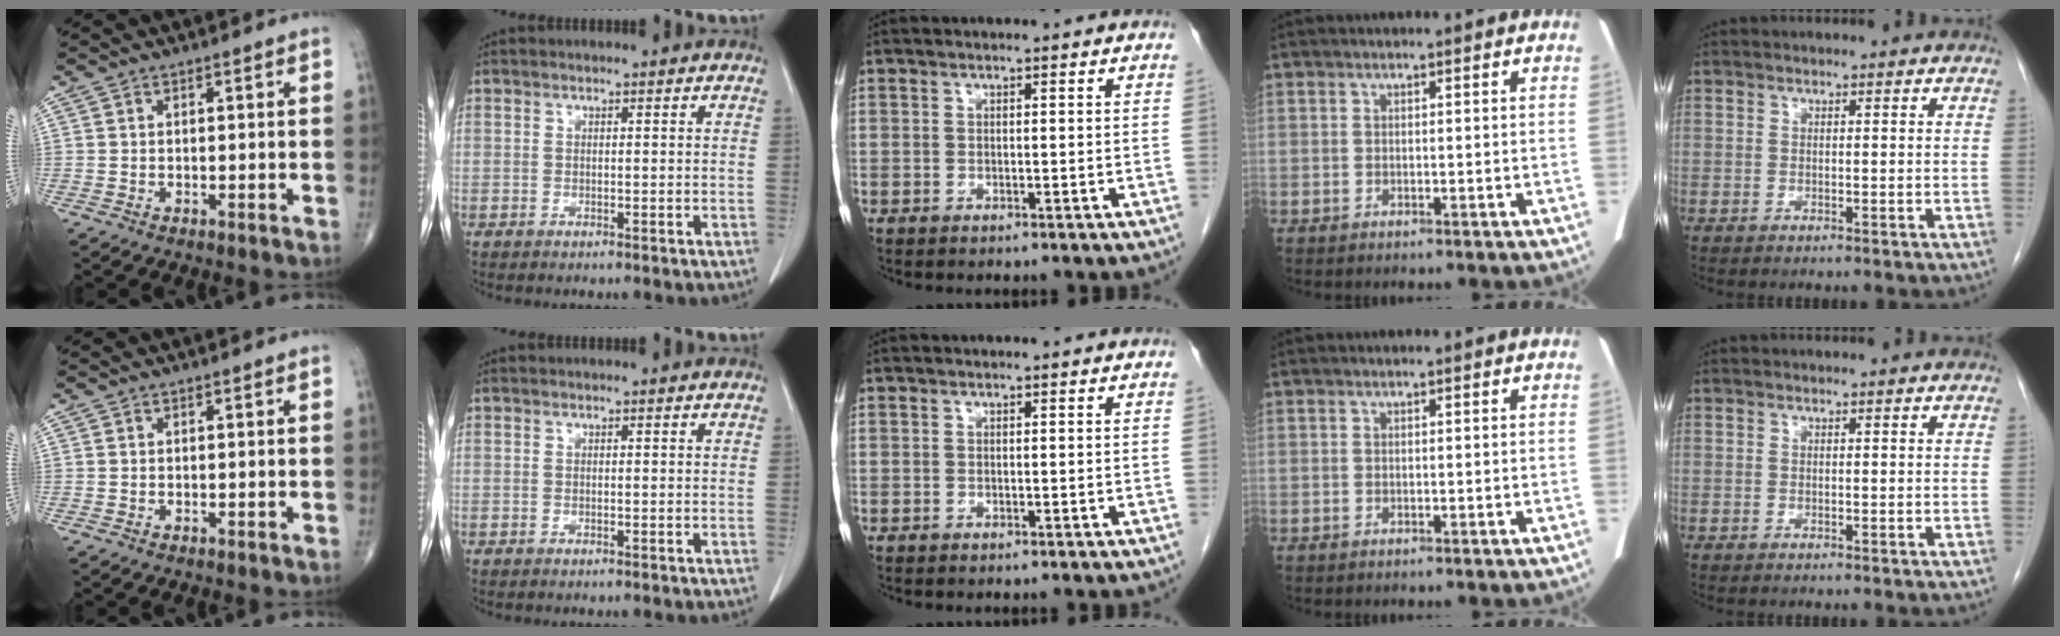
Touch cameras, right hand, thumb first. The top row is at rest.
{}